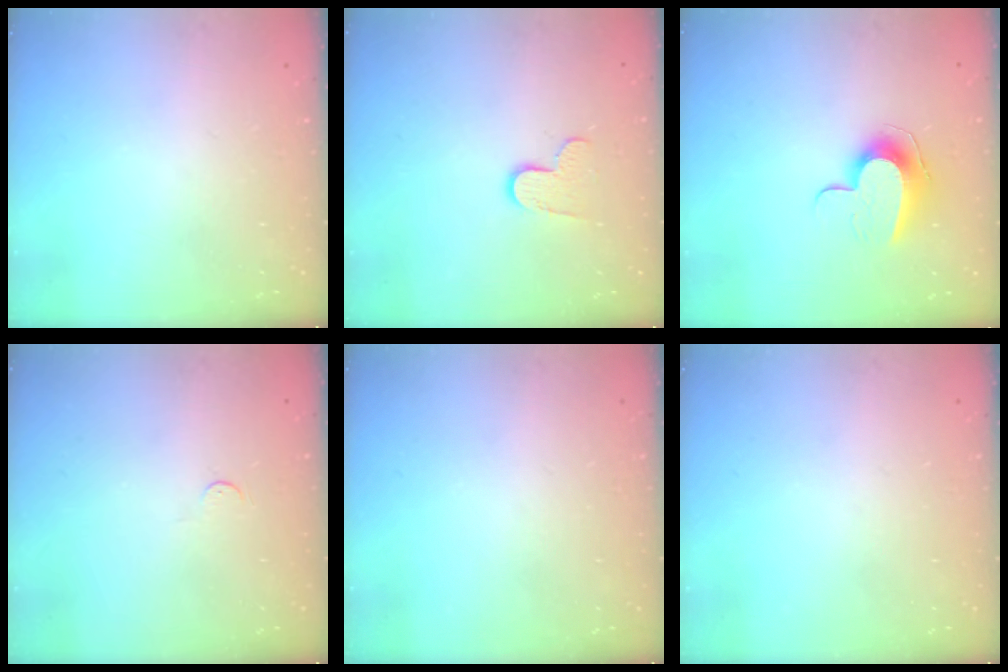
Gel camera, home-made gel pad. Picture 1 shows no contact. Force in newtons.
{"total": 7.2, "press": 7.2, "slide": 0.4}
{"total": 10.1, "press": 10.1, "slide": 0.3}
{"total": 3.4, "press": 3.4, "slide": 0.4}
{"total": 0.0}
{"total": 0.0}